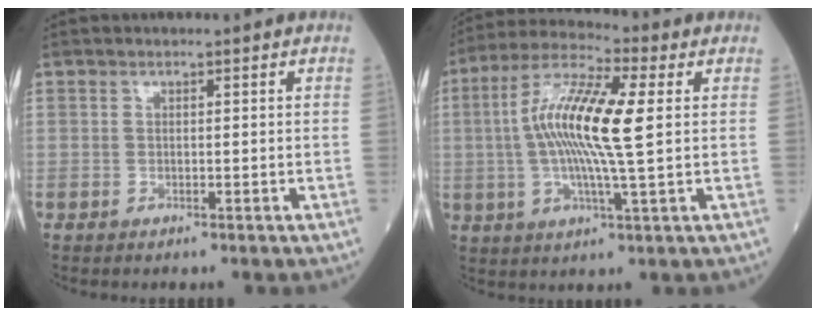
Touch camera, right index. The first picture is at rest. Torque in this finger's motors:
{"motor_torque": [1.87, 0.27, 1.05, 0.21]}